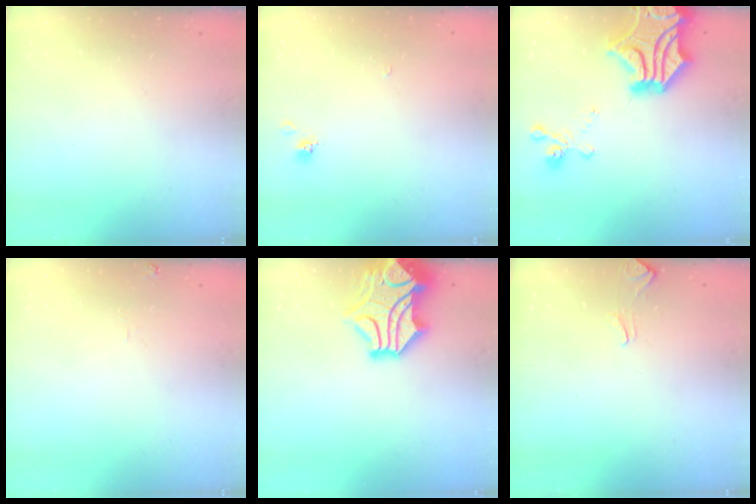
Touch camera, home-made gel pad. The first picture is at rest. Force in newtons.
{"total": 1.4, "press": 1.4, "slide": 0.3}
{"total": 10.5, "press": 9.9, "slide": 3.4}
{"total": 1.3, "press": 1.3, "slide": 0.3}
{"total": 7.0, "press": 6.8, "slide": 1.6}
{"total": 3.8, "press": 3.7, "slide": 0.6}